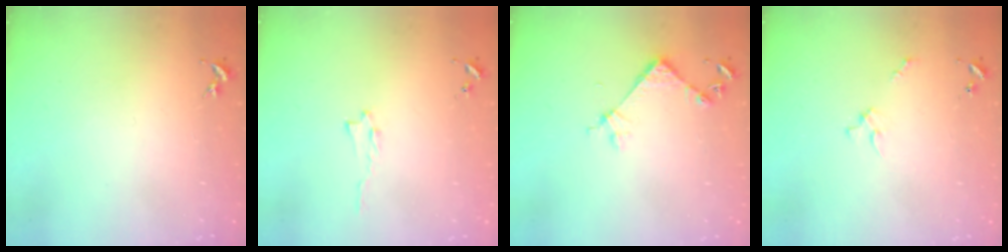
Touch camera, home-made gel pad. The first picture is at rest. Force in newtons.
{"total": 0.6, "press": 0.6, "slide": 0.1}
{"total": 4.2, "press": 4.2, "slide": 0.3}
{"total": 2.0, "press": 2.0, "slide": 0.2}